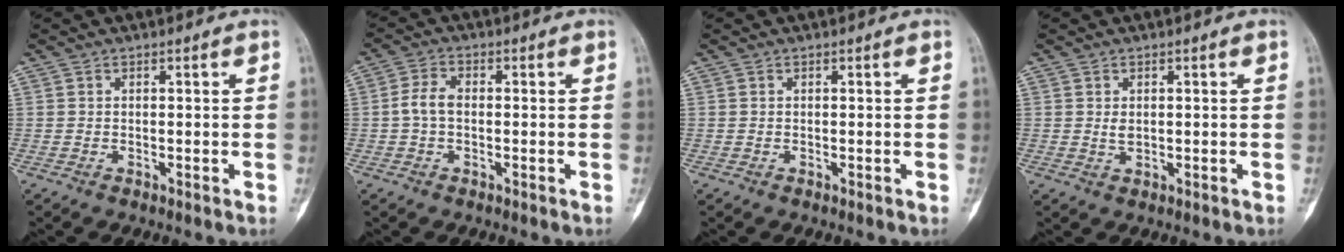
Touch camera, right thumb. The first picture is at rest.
{"total": 4.0, "force": [-0.3, 2.6, 3.1], "torque": [-0.064, 0.013, -0.013]}
{"total": 0.0}
{"total": 1.4, "force": [0.2, 0.9, 1.0], "torque": [-0.016, -0.004, 0.007]}